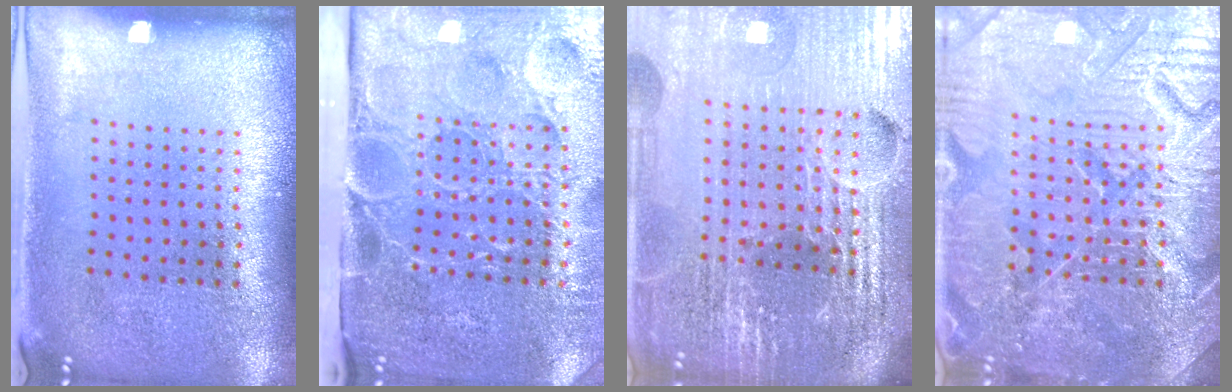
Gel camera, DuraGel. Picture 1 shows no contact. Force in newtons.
{"total": 5.1, "press": 4.3, "slide": 2.8}
{"total": 6.5, "press": 5.7, "slide": 3.2}
{"total": 7.9, "press": 7.8, "slide": 0.9}